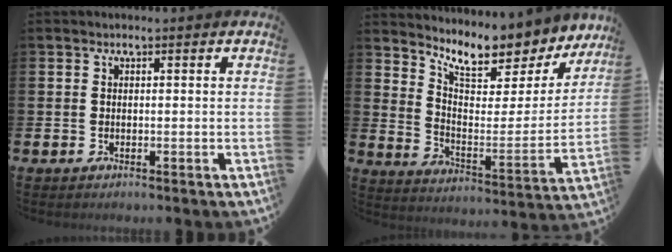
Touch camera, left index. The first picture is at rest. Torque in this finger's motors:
{"motor_torque": [0.51, -0.08, 0.57, 0.17]}